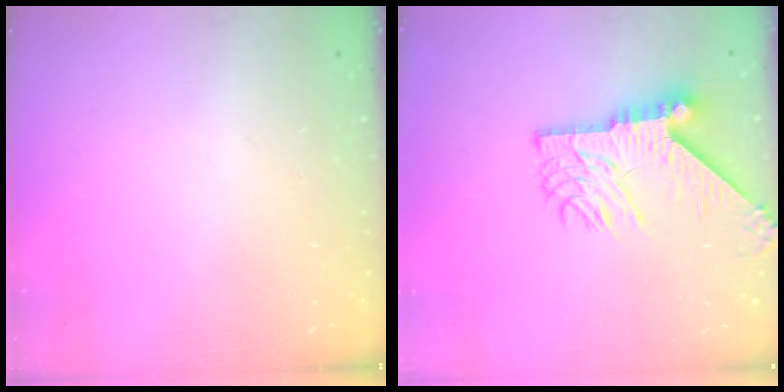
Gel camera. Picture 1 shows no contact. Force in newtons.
{"total": 12.1, "press": 12.0, "slide": 1.6}